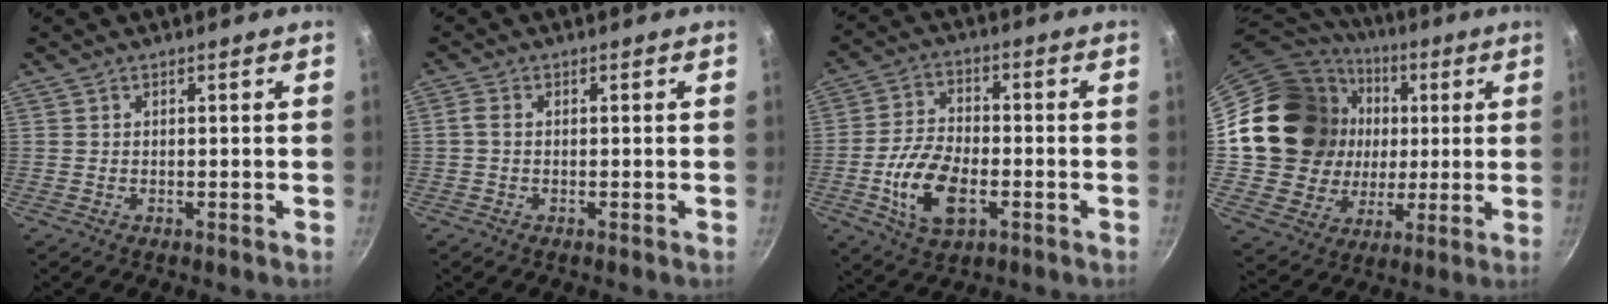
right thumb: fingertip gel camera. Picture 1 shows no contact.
{"total": 1.9, "force": [-0.1, 1.3, 1.3], "torque": [-0.033, 0.005, -0.006]}
{"total": 12.4, "force": [-3.6, 6.8, 9.7], "torque": [-0.181, 0.017, -0.068]}
{"total": 23.5, "force": [3.4, 20.3, 11.3], "torque": [-0.192, 0.021, 0.074]}